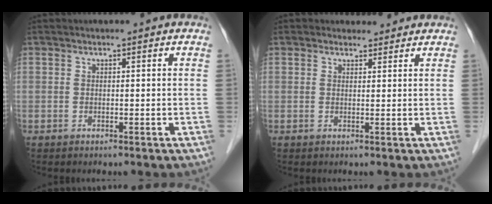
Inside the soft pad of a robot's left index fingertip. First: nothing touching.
{"total": 1.8, "force": [1.6, 0.9, -0.1], "torque": [0.001, 0.001, 0.019]}